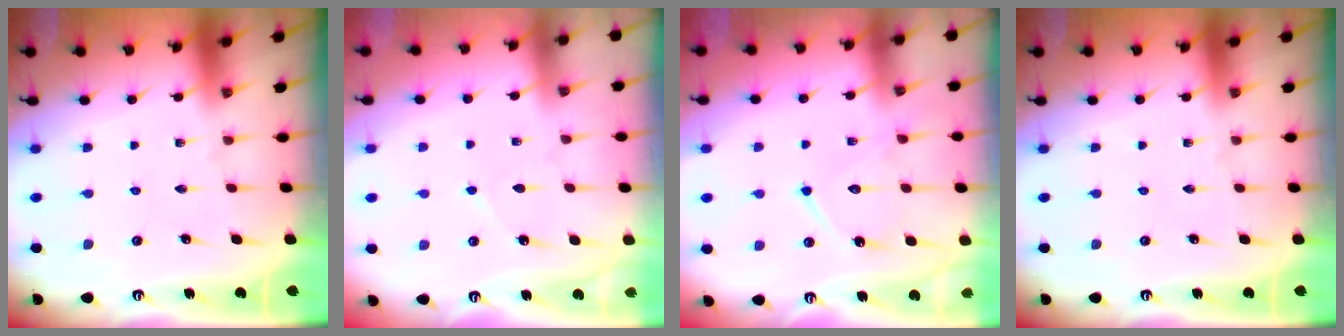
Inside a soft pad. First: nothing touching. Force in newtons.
{"total": 4.4, "press": 4.4, "slide": 0.4}
{"total": 12.4, "press": 12.3, "slide": 0.9}
{"total": 0.0}